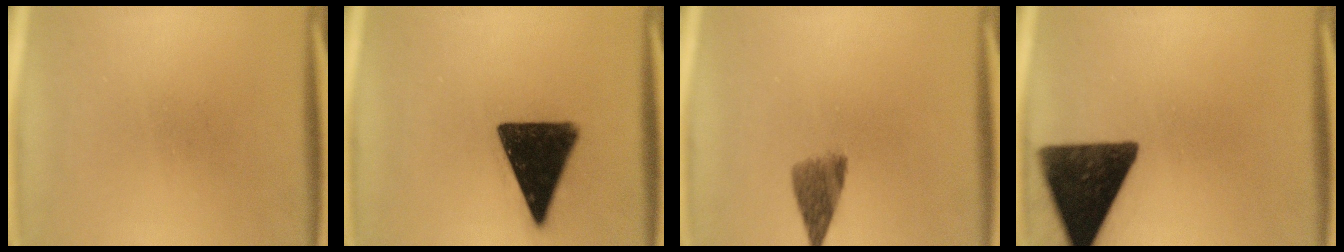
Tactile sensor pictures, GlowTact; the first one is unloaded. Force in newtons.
{"total": 16.0}
{"total": 4.3}
{"total": 15.5}